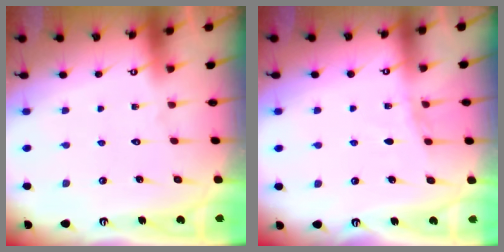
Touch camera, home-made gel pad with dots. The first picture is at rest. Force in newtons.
{"total": 4.9, "press": 4.9, "slide": 0.5}